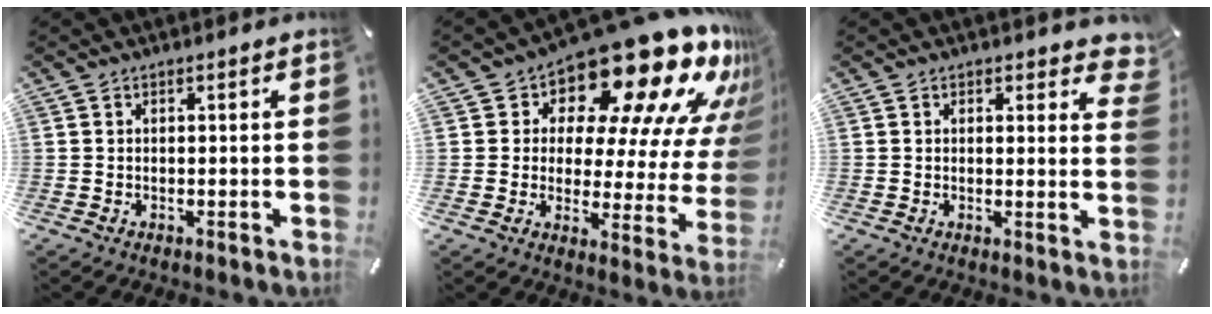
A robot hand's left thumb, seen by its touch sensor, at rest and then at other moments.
{"total": 21.4, "force": [16.0, 8.1, 11.6], "torque": [-0.156, -0.140, 0.259]}
{"total": 2.8, "force": [1.8, 1.7, 1.2], "torque": [0.003, -0.012, 0.027]}